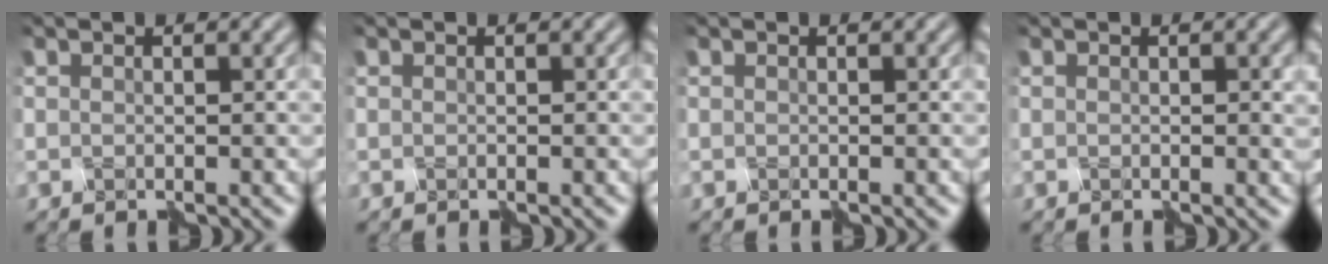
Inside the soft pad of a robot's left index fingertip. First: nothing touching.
{"total": 0.0}
{"total": 0.0}
{"total": 1.0, "force": [0.1, 0.2, 1.0], "torque": [-0.011, 0.002, 0.000]}